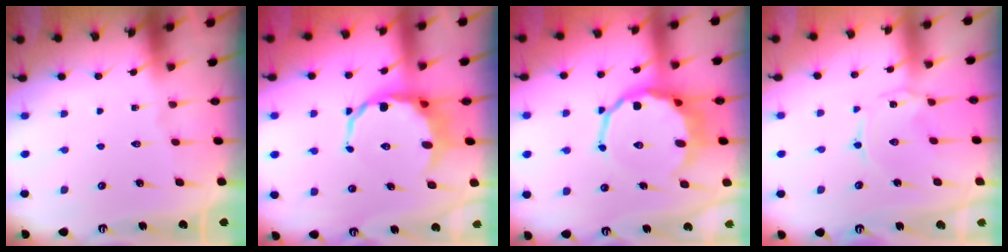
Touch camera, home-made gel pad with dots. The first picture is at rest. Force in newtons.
{"total": 9.7, "press": 9.3, "slide": 2.7}
{"total": 10.8, "press": 10.4, "slide": 3.0}
{"total": 1.2, "press": 1.2, "slide": 0.1}